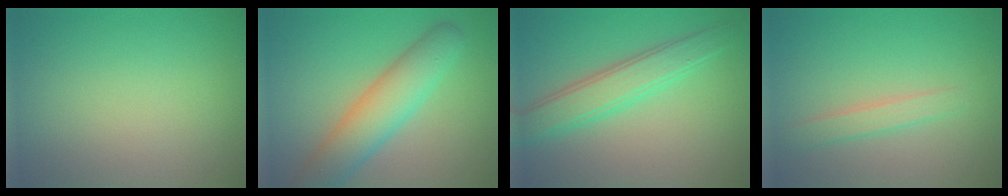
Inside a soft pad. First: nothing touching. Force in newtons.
{"total": 6.2, "press": 6.2, "slide": 0.3}
{"total": 4.1, "press": 4.1, "slide": 0.1}
{"total": 1.7, "press": 1.7, "slide": 0.0}